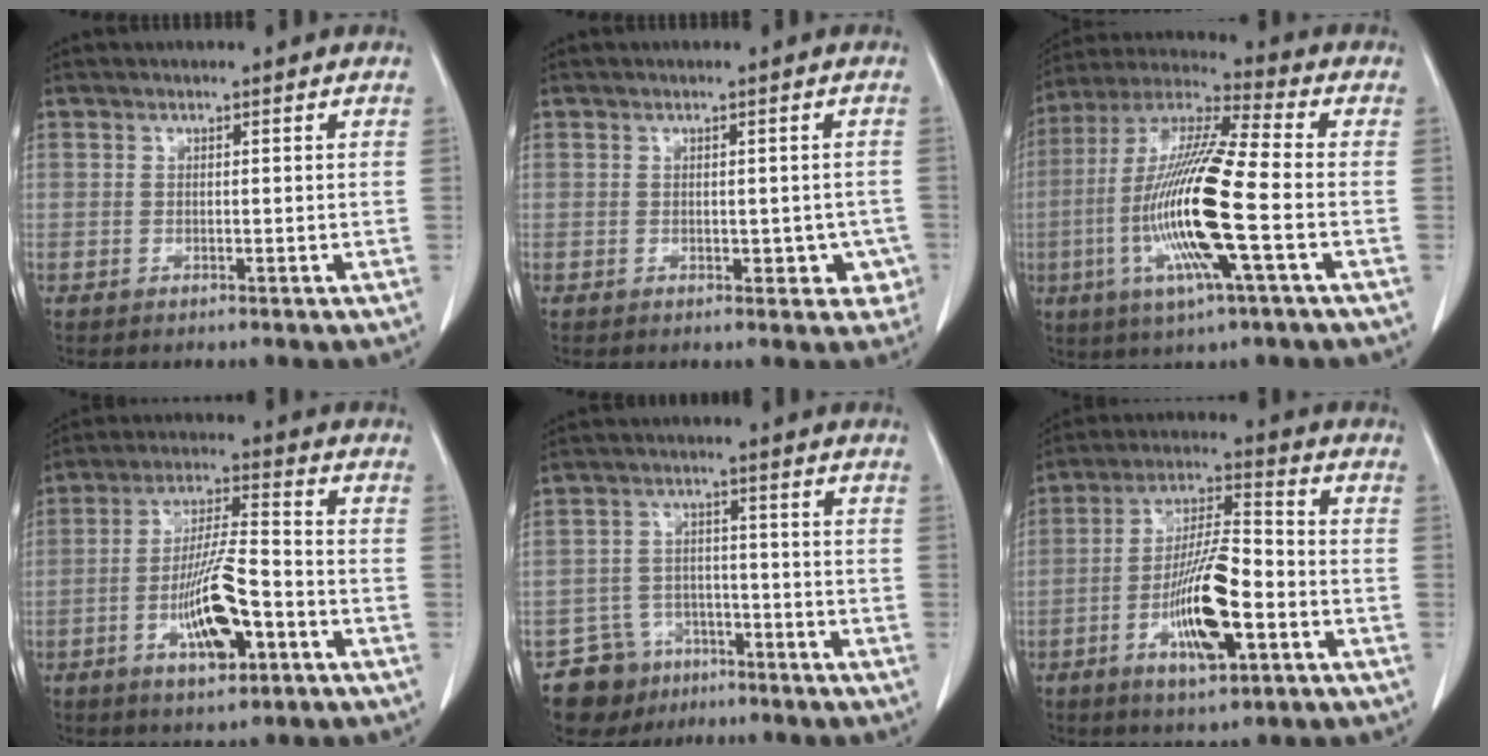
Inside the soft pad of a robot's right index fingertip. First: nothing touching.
{"total": 3.9, "force": [-0.7, 2.5, 2.9], "torque": [-0.011, 0.008, -0.002]}
{"total": 17.7, "force": [-4.0, 0.9, 17.2], "torque": [-0.356, -0.012, -0.083]}
{"total": 10.9, "force": [-4.2, 2.4, 9.8], "torque": [-0.185, 0.000, -0.072]}
{"total": 7.5, "force": [-5.2, 5.4, 0.3], "torque": [-0.002, 0.018, -0.083]}
{"total": 12.8, "force": [-4.3, 2.8, 11.7], "torque": [-0.220, -0.002, -0.074]}